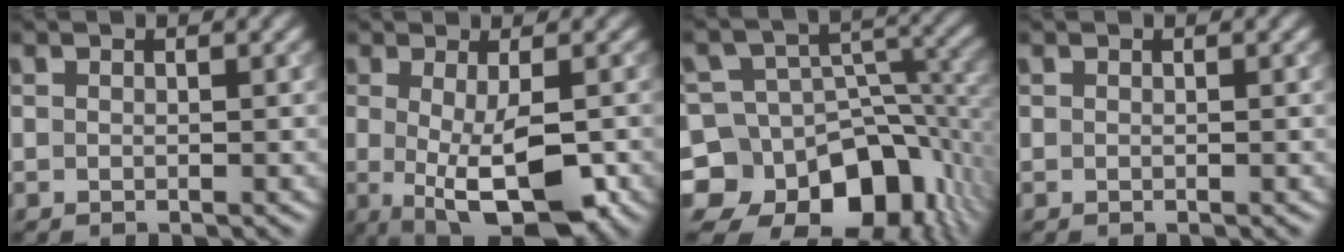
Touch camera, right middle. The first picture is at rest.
{"total": 6.8, "force": [-1.4, 2.2, 6.3], "torque": [-0.108, -0.018, -0.017]}
{"total": 16.1, "force": [-8.3, 11.8, 7.1], "torque": [-0.139, -0.007, -0.123]}
{"total": 0.0}